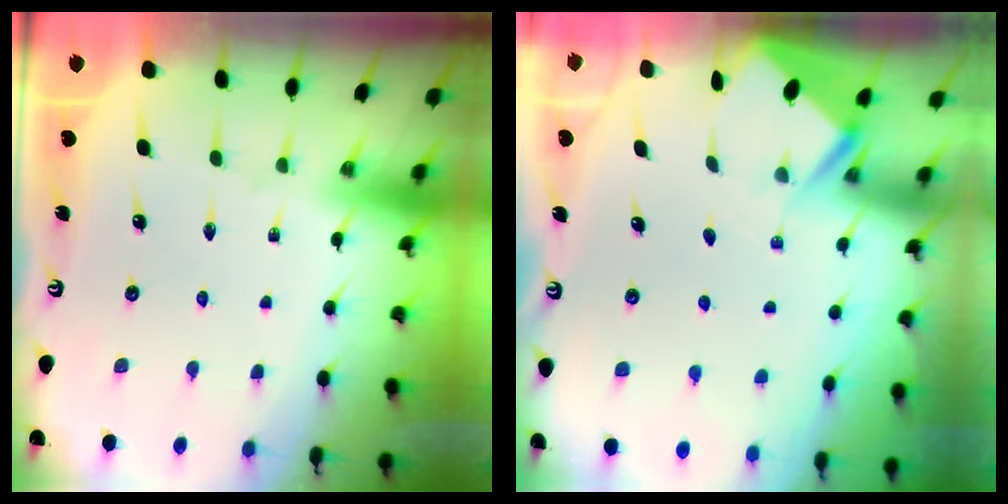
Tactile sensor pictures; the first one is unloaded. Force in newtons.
{"total": 2.9, "press": 2.9, "slide": 0.1}